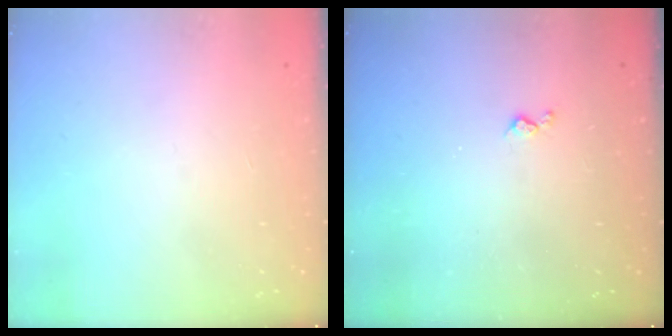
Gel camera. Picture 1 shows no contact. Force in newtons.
{"total": 3.4, "press": 3.4, "slide": 0.5}